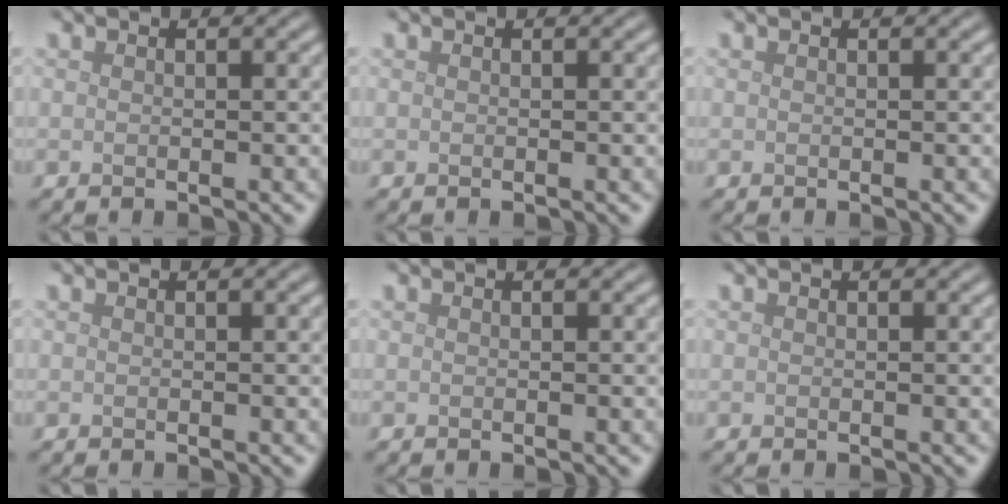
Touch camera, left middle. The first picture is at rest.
{"total": 0.0}
{"total": 0.0}
{"total": 0.0}
{"total": 0.0}
{"total": 0.0}